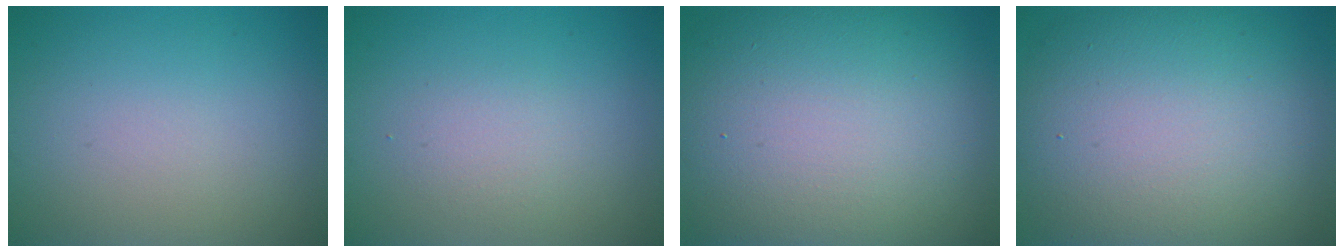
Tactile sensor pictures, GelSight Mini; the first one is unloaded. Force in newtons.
{"total": 1.6, "press": 1.6, "slide": 0.0}
{"total": 16.3, "press": 16.3, "slide": 1.1}
{"total": 14.5, "press": 14.5, "slide": 0.5}